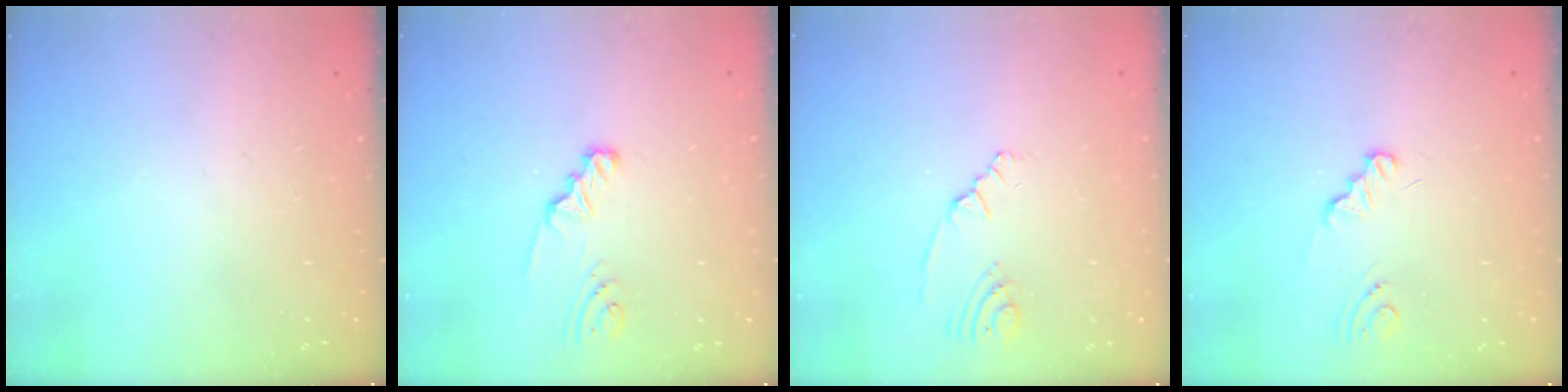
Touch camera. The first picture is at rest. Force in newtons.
{"total": 2.1, "press": 2.1, "slide": 0.3}
{"total": 2.4, "press": 2.1, "slide": 1.2}
{"total": 1.1, "press": 1.1, "slide": 0.1}